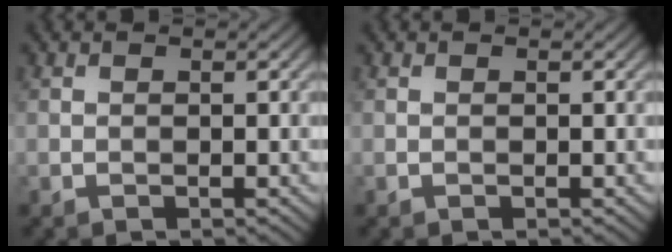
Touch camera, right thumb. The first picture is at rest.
{"total": 0.0}